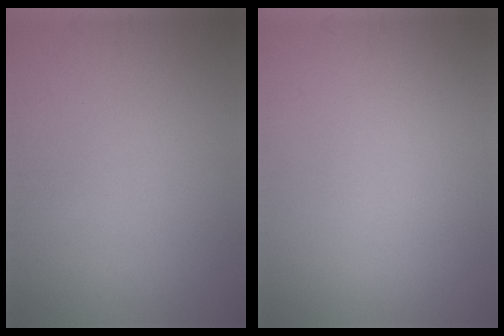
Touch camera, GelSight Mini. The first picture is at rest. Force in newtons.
{"total": 0.0}